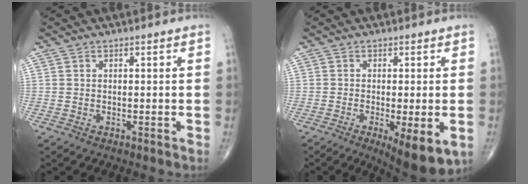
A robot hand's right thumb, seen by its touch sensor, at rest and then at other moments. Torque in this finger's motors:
{"motor_torque": [0.05, 0.43, 0.05, -0.22, 0.28]}